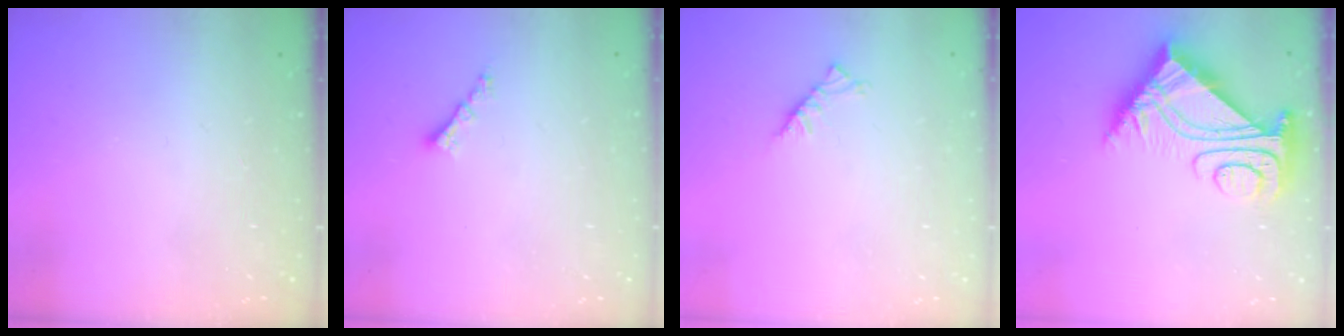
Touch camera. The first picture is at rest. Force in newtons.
{"total": 1.8, "press": 1.8, "slide": 0.2}
{"total": 4.5, "press": 4.5, "slide": 0.7}
{"total": 9.5, "press": 9.4, "slide": 1.1}